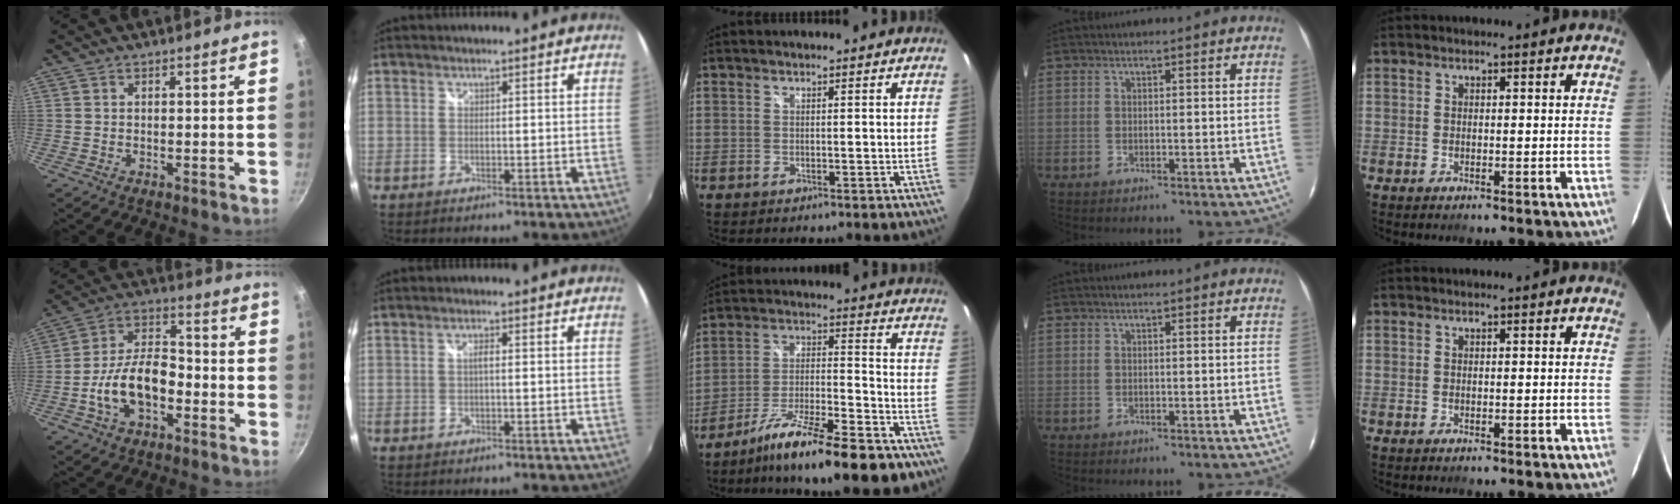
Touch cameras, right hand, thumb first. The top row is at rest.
{"thumb": {"total": 13.3, "force": [-4.4, 7.6, 10.0], "torque": [-0.155, 0.048, -0.087]}, "index": {"total": 1.3, "force": [-0.1, 0.3, 1.2], "torque": [-0.022, 0.004, -0.004]}, "middle": {"total": 19.3, "force": [-14.6, 3.6, 12.1], "torque": [-0.202, -0.029, -0.225]}}